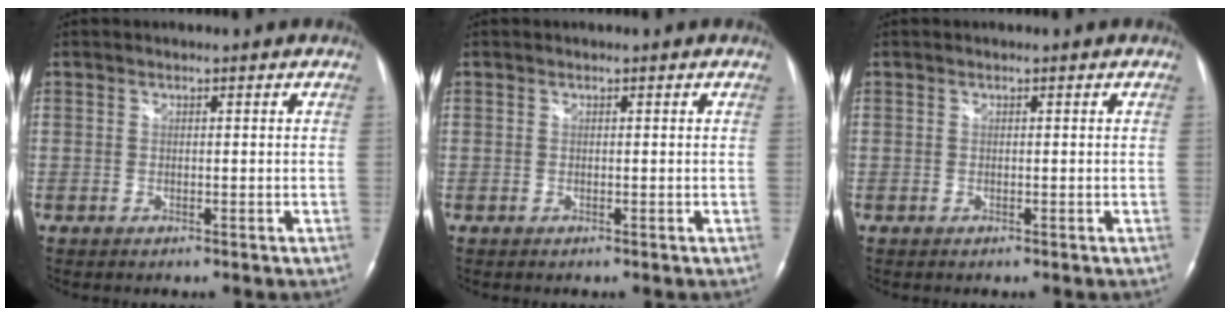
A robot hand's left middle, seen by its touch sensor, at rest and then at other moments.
{"total": 0.0}
{"total": 0.0}